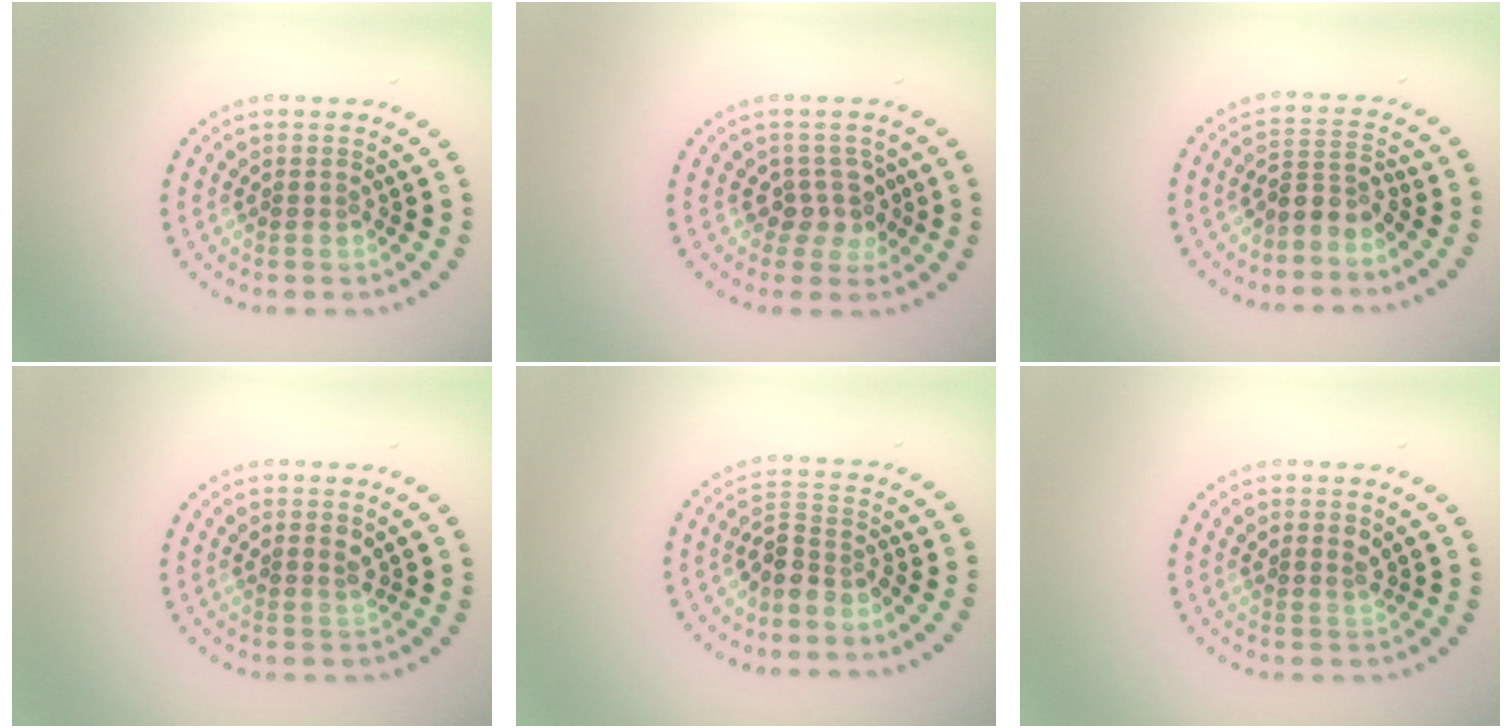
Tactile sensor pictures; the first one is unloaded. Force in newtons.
{"total": 2.4, "press": 1.9, "slide": 1.5}
{"total": 2.6, "press": 1.9, "slide": 1.8}
{"total": 1.3, "press": 1.1, "slide": 0.6}
{"total": 2.7, "press": 2.0, "slide": 1.8}
{"total": 1.3, "press": 1.1, "slide": 0.7}